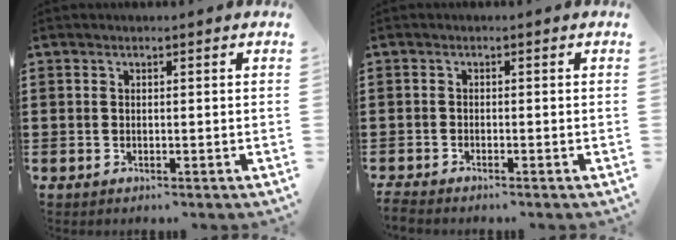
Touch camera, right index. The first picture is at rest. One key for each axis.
{"total": 1.3, "fx": -1.3, "fy": -0.1, "fz": -0.1, "tx": 0.000, "ty": 0.001, "tz": -0.028}